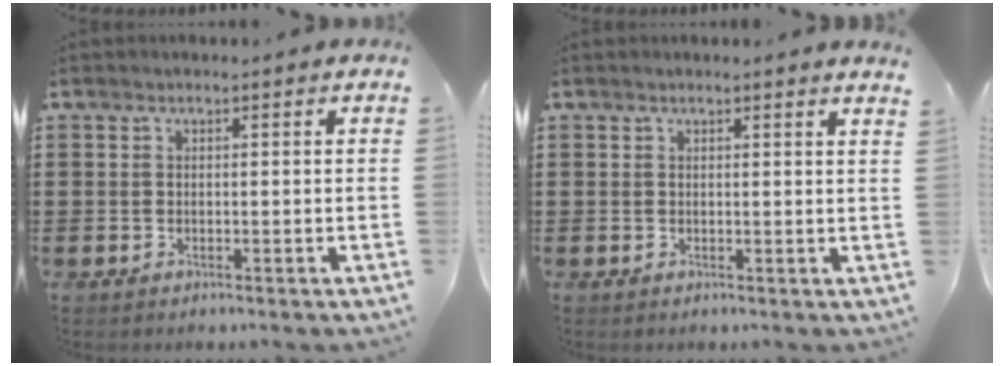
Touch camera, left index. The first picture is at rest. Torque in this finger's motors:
{"motor_torque": [0.45, -0.60, -0.07, 0.01]}